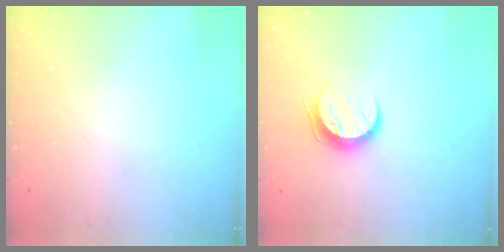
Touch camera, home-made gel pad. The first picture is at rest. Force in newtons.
{"total": 9.0, "press": 9.0, "slide": 0.8}